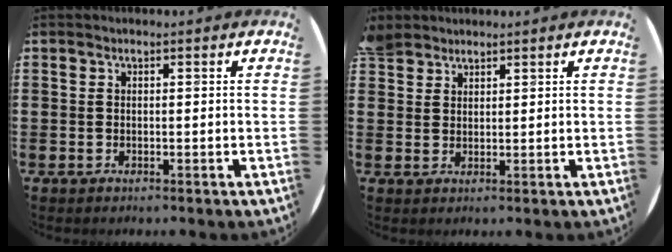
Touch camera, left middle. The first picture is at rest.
{"total": 2.5, "force": [2.3, 1.0, 0.0], "torque": [-0.006, 0.002, 0.047]}